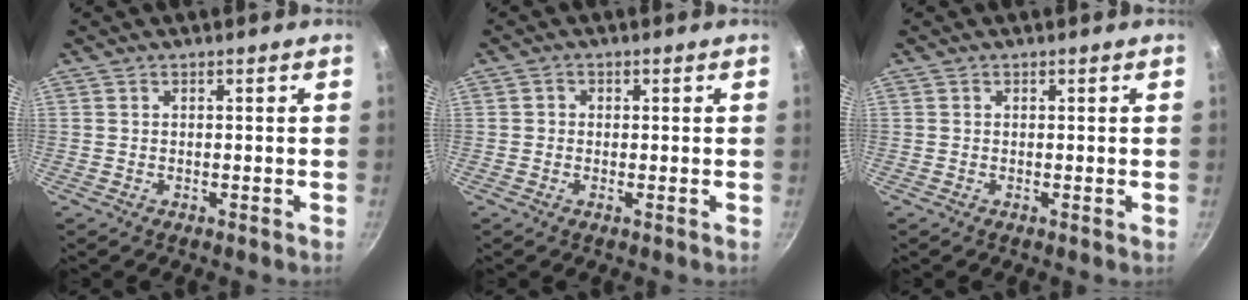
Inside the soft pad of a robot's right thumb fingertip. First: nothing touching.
{"total": 1.1, "force": [-0.1, 1.0, 0.6], "torque": [-0.011, 0.003, -0.006]}
{"total": 0.0}